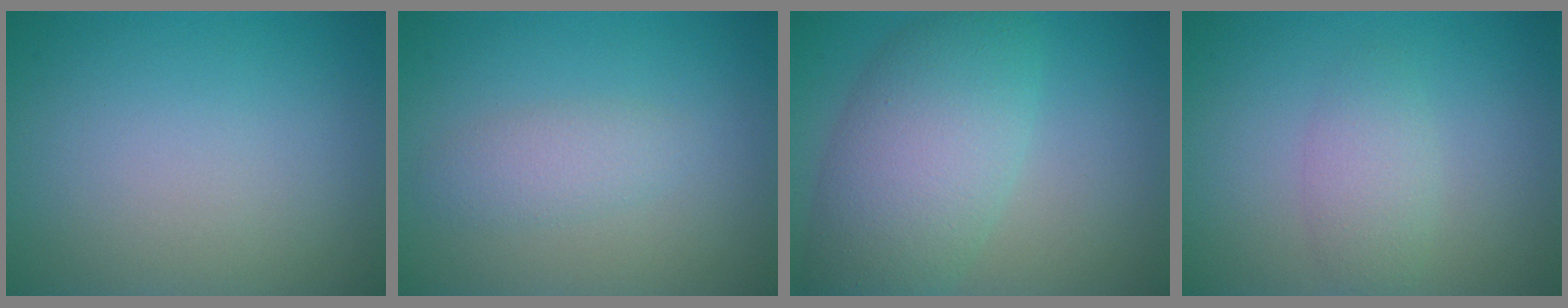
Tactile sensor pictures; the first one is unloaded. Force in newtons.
{"total": 2.0, "press": 2.0, "slide": 0.1}
{"total": 7.6, "press": 7.6, "slide": 0.1}
{"total": 1.2, "press": 1.2, "slide": 0.2}